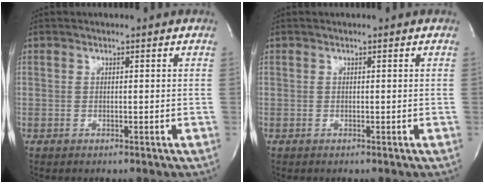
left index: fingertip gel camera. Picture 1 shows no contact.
{"total": 0.0}